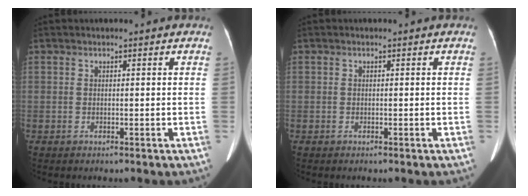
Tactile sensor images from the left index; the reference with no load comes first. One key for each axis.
{"total": 0.0}